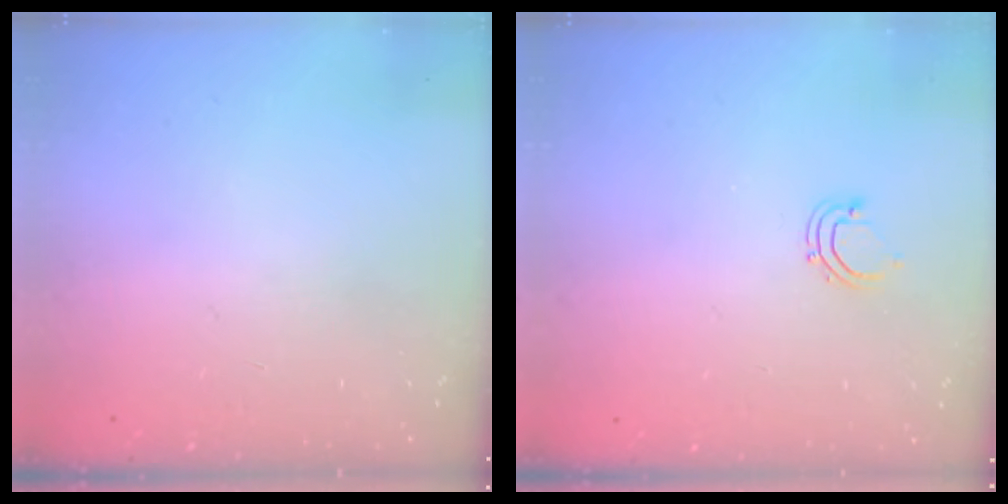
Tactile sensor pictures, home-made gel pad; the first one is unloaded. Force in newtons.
{"total": 3.9, "press": 3.8, "slide": 0.7}